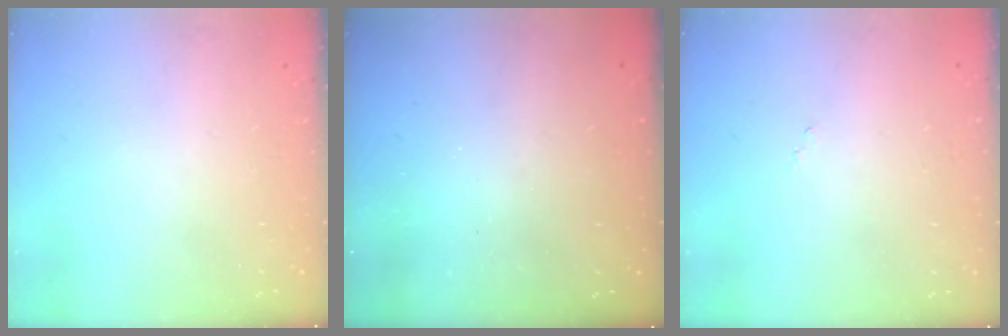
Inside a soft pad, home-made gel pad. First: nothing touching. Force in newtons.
{"total": 3.0, "press": 3.0, "slide": 0.1}
{"total": 7.5, "press": 7.5, "slide": 0.6}